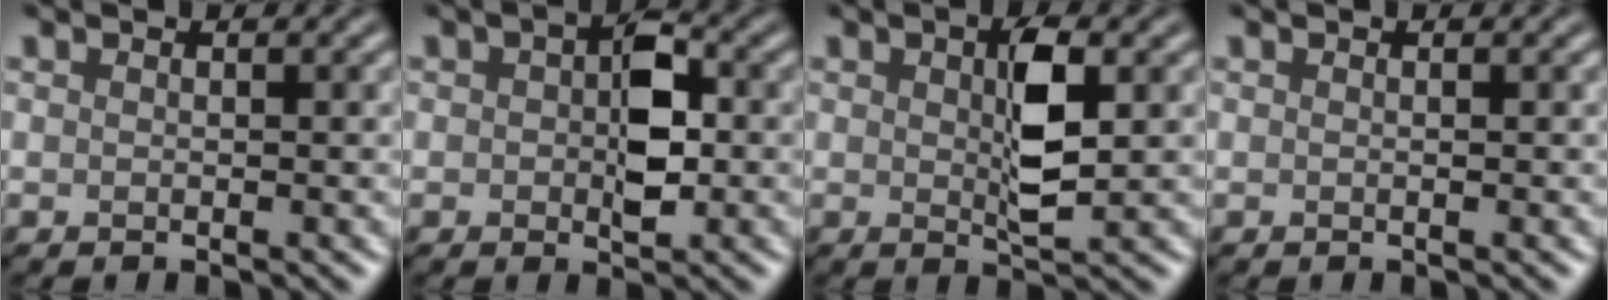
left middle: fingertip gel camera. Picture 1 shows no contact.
{"total": 4.3, "force": [0.1, 2.2, 3.7], "torque": [-0.053, 0.003, -0.002]}
{"total": 4.0, "force": [0.6, 1.4, 3.7], "torque": [-0.068, -0.001, 0.012]}
{"total": 0.0}